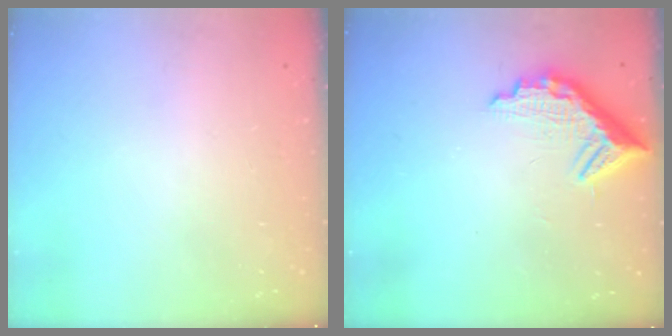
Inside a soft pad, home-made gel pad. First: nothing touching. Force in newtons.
{"total": 10.9, "press": 10.9, "slide": 1.1}